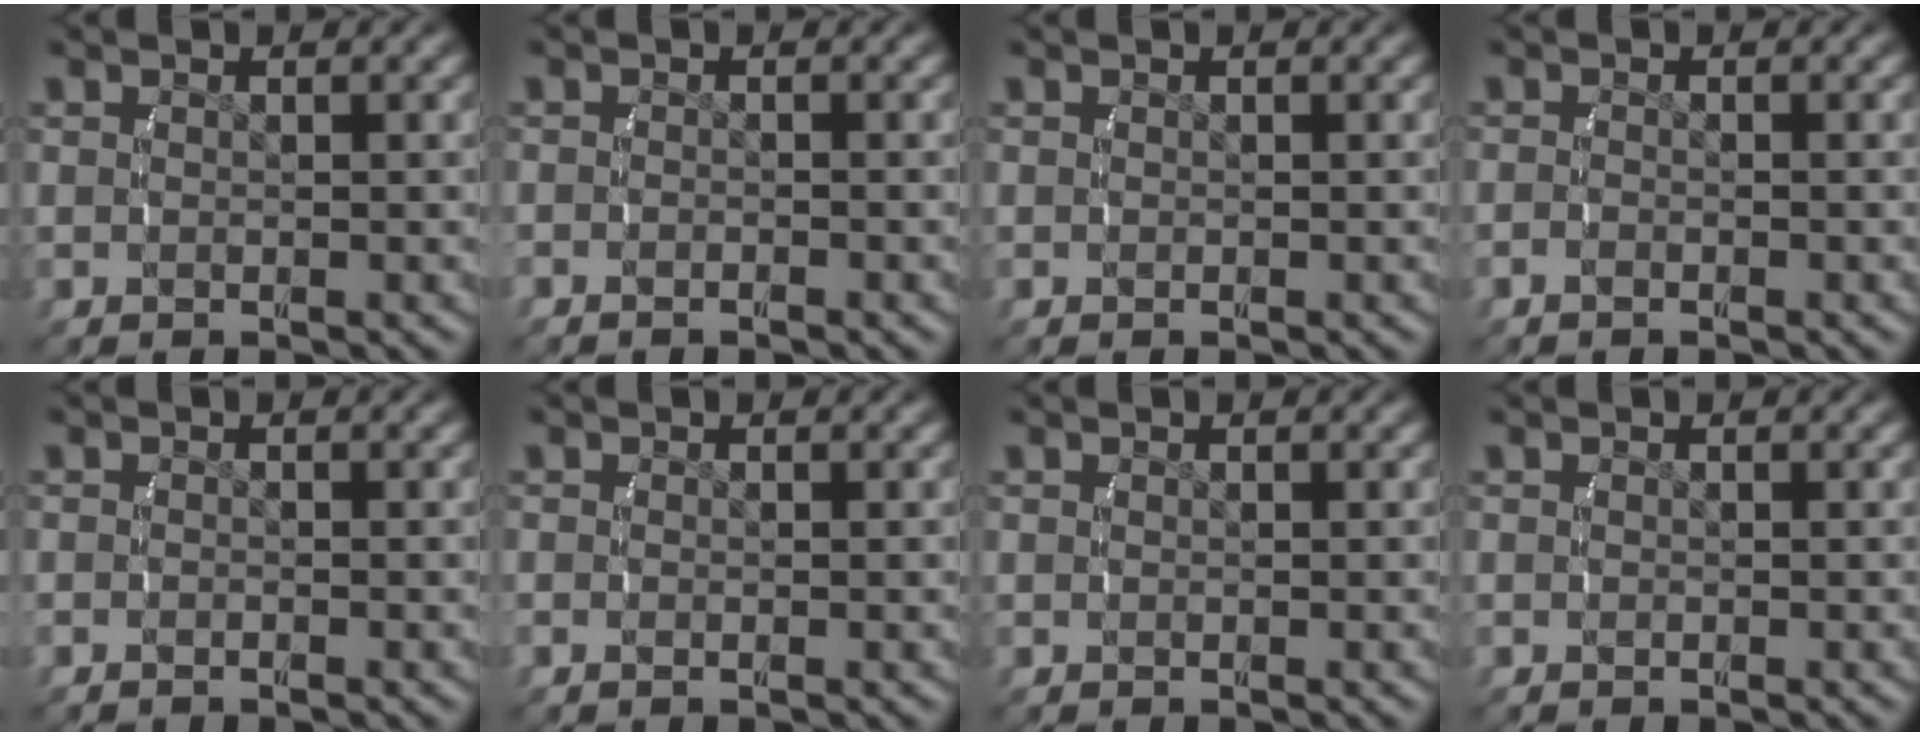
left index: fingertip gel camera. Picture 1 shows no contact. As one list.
[{"total": 1.2, "force": [-0.9, 0.6, 0.4], "torque": [-0.017, -0.003, -0.019]}, {"total": 0.0}, {"total": 1.0, "force": [-1.0, 0.0, 0.4], "torque": [-0.014, -0.005, -0.018]}, {"total": 0.8, "force": [-0.7, 0.4, 0.2], "torque": [-0.012, -0.003, -0.013]}, {"total": 1.0, "force": [-0.5, 0.7, 0.5], "torque": [-0.020, -0.004, -0.008]}, {"total": 0.0}, {"total": 0.0}]